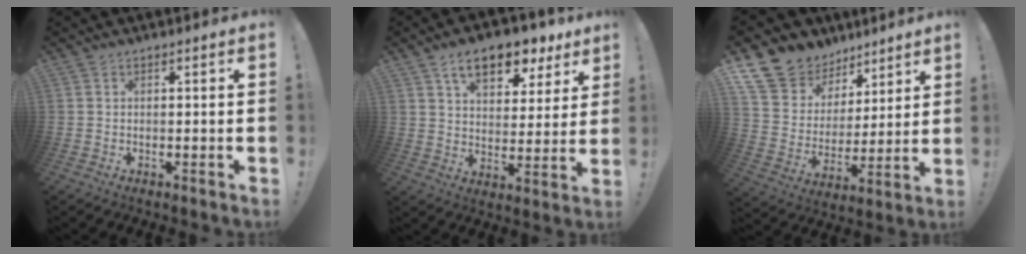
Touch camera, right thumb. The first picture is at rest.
{"total": 13.5, "force": [8.1, 7.3, 7.9], "torque": [-0.125, -0.039, 0.144]}
{"total": 15.4, "force": [10.5, 10.6, 3.9], "torque": [-0.076, -0.069, 0.215]}